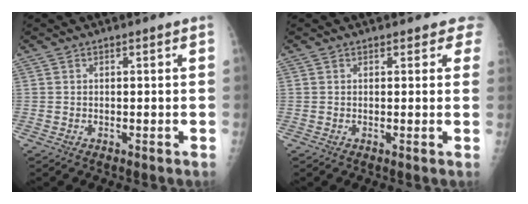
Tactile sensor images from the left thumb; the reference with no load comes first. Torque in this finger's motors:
{"motor_torque": [0.15, 0.17, 0.18, 0.04, 0.09]}